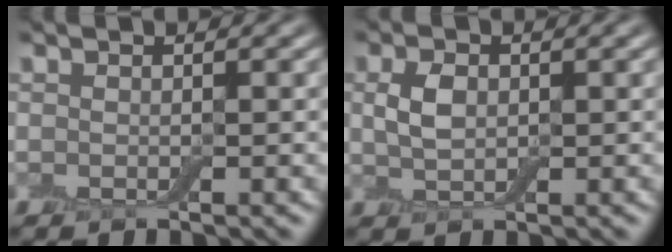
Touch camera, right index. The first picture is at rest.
{"total": 1.9, "force": [0.6, 1.3, 1.3], "torque": [-0.037, 0.007, 0.009]}